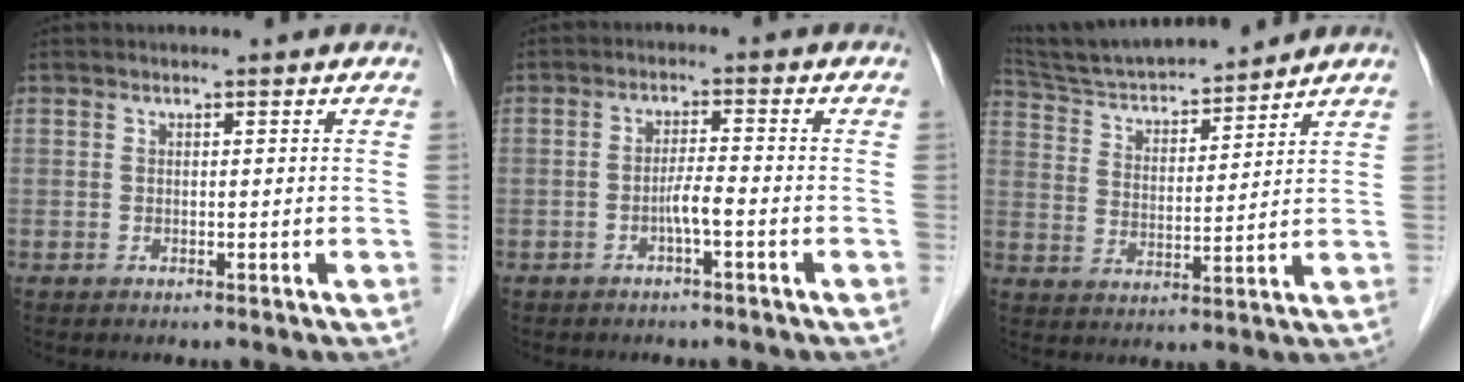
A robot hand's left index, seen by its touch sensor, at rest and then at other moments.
{"total": 2.8, "force": [-1.3, 0.0, 2.5], "torque": [-0.045, 0.001, -0.026]}
{"total": 14.0, "force": [13.1, 1.2, 4.7], "torque": [-0.089, 0.012, 0.227]}